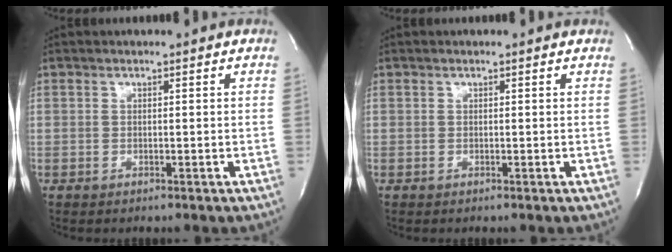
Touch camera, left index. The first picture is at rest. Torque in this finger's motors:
{"motor_torque": [0.16, -0.14, -0.06, -0.05]}